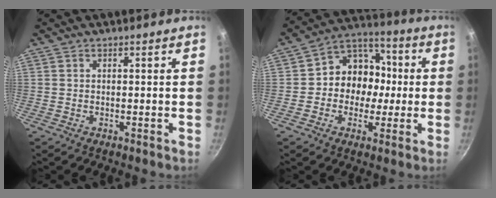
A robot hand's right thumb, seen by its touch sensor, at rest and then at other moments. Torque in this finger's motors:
{"motor_torque": [-0.48, 0.68, 0.03, 0.10, 0.03]}